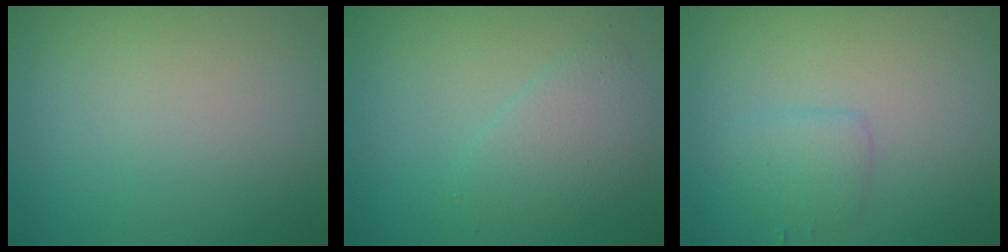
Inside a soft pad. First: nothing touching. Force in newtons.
{"total": 2.6, "press": 2.6, "slide": 0.3}
{"total": 1.5, "press": 1.5, "slide": 0.2}